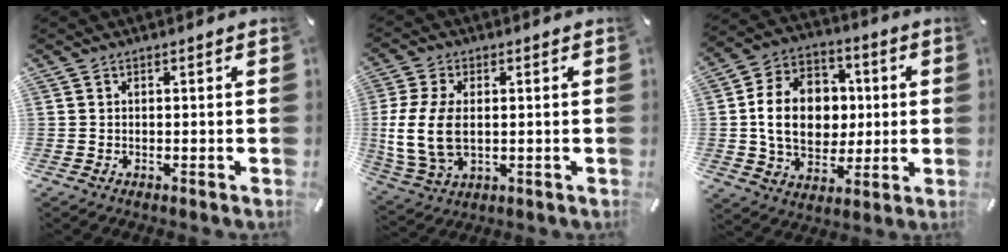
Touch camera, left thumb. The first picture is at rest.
{"total": 11.8, "force": [0.3, 7.5, 9.2], "torque": [-0.197, -0.004, 0.007]}
{"total": 16.1, "force": [0.2, 13.0, 9.4], "torque": [-0.187, 0.015, 0.007]}